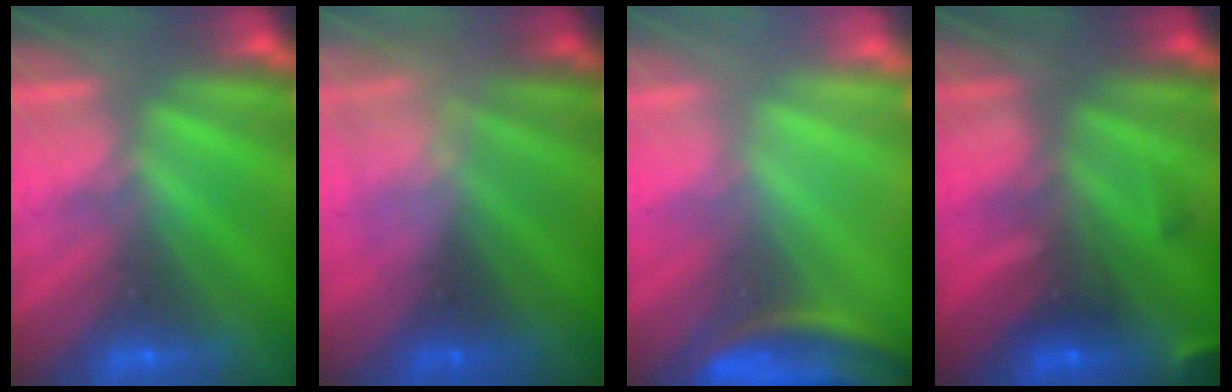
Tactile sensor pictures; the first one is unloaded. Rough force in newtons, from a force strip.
{"total": 2.3}
{"total": 3.8}
{"total": 9.4}